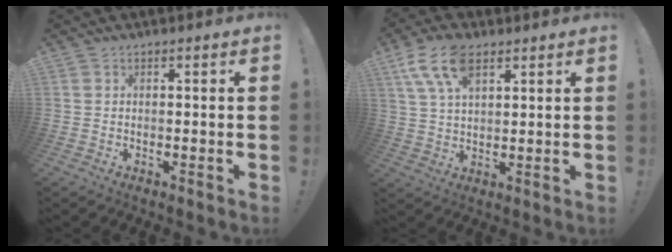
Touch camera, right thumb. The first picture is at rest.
{"total": 11.6, "force": [5.9, 5.9, 8.1], "torque": [-0.159, -0.005, 0.113]}